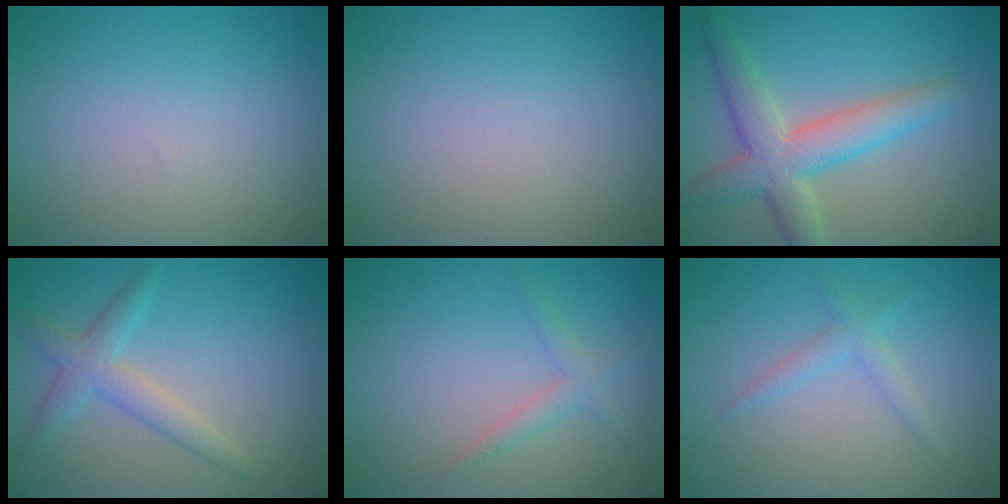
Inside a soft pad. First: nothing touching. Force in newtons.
{"total": 0.0}
{"total": 5.9, "press": 5.9, "slide": 0.3}
{"total": 3.0, "press": 3.0, "slide": 0.1}
{"total": 1.7, "press": 1.7, "slide": 0.1}
{"total": 1.6, "press": 1.6, "slide": 0.1}